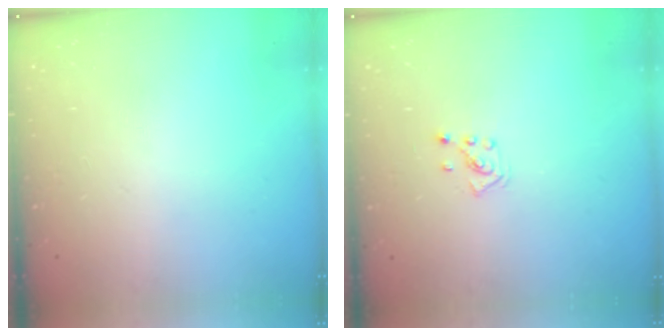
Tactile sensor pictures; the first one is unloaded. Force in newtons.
{"total": 2.6, "press": 2.6, "slide": 0.5}